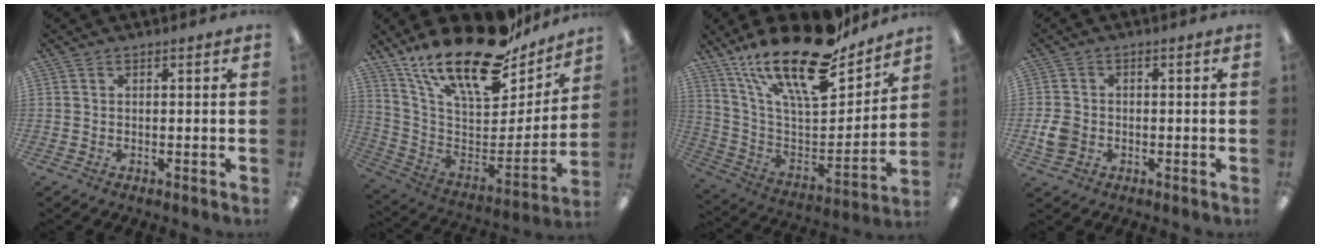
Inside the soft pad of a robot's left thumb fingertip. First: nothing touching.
{"total": 23.3, "force": [17.7, 8.3, 12.6], "torque": [-0.193, -0.128, 0.299]}
{"total": 25.1, "force": [17.8, 8.5, 15.5], "torque": [-0.274, -0.112, 0.306]}
{"total": 4.6, "force": [-1.3, 3.7, 2.4], "torque": [-0.051, 0.005, -0.024]}